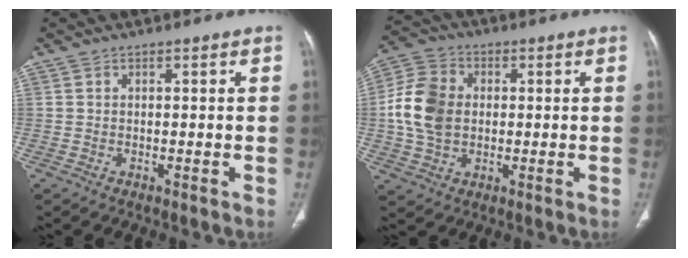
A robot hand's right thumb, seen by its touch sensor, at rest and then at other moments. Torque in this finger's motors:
{"motor_torque": [1.05, 1.05, 0.10, -0.05, 0.11]}